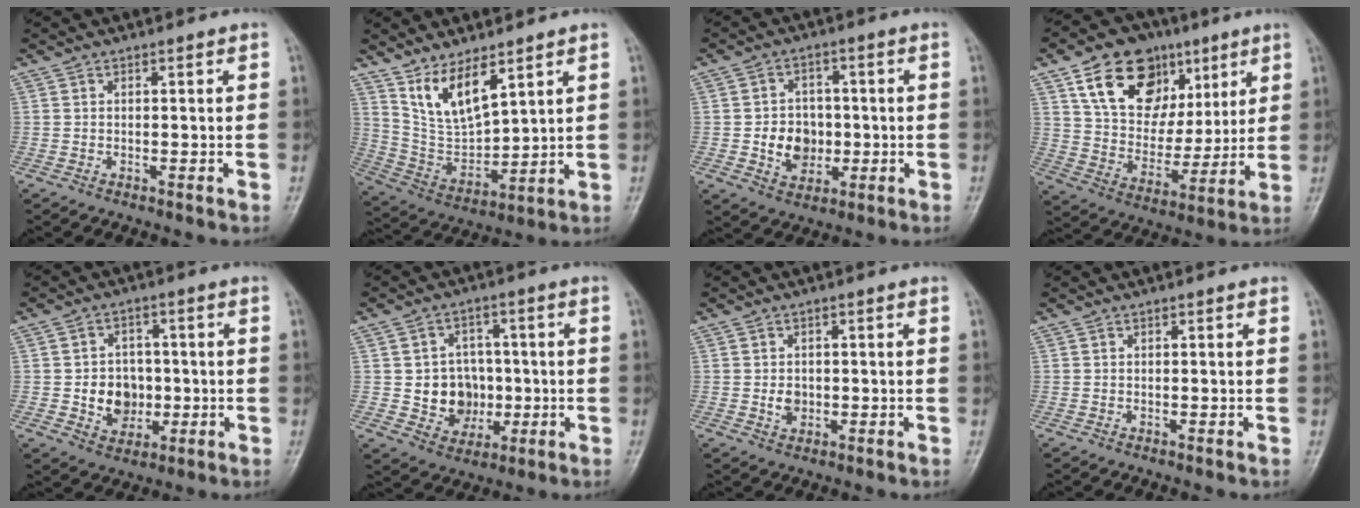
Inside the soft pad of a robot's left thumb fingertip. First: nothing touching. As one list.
[{"total": 10.2, "force": [6.6, 3.9, 6.8], "torque": [-0.113, -0.043, 0.148]}, {"total": 7.9, "force": [-0.9, 6.5, 4.4], "torque": [-0.037, 0.009, -0.013]}, {"total": 19.0, "force": [9.3, 13.2, 10.0], "torque": [-0.118, -0.020, 0.165]}, {"total": 8.0, "force": [-0.8, 6.7, 4.3], "torque": [-0.029, 0.008, -0.010]}, {"total": 9.5, "force": [-0.6, 8.3, 4.5], "torque": [-0.023, 0.010, -0.001]}, {"total": 2.8, "force": [-0.3, 2.3, 1.6], "torque": [-0.017, 0.001, -0.001]}, {"total": 0.0}]